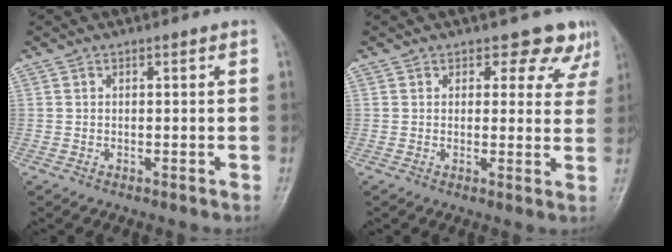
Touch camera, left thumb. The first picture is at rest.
{"total": 6.9, "force": [5.5, 3.8, 1.6], "torque": [0.027, -0.028, 0.049]}